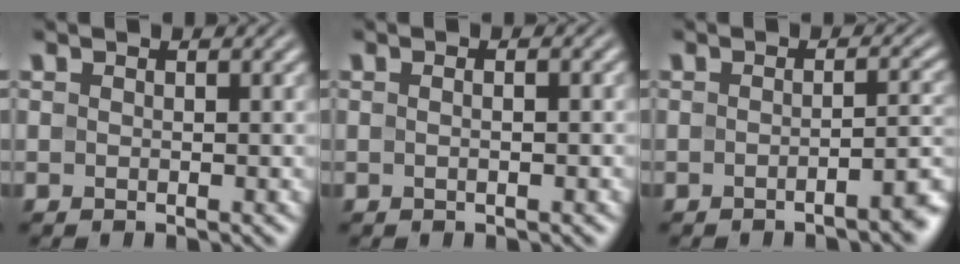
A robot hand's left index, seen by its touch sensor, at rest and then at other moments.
{"total": 2.8, "force": [0.8, 1.5, 2.3], "torque": [-0.003, 0.017, -0.018]}
{"total": 4.0, "force": [-2.0, 1.0, 3.2], "torque": [-0.031, 0.008, -0.031]}